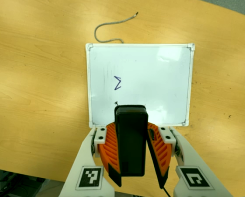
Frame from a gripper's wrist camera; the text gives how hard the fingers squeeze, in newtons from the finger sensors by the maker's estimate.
{"total": 9.3, "left": 8.2, "right": 10.3}